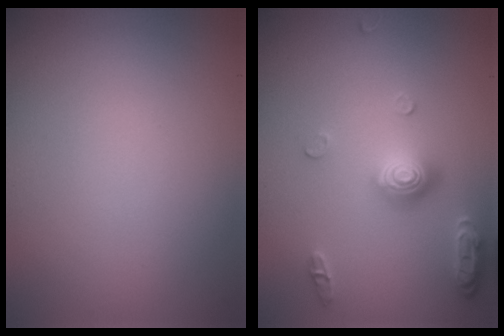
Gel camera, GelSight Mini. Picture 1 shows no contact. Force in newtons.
{"total": 3.0, "press": 2.9, "slide": 0.7}